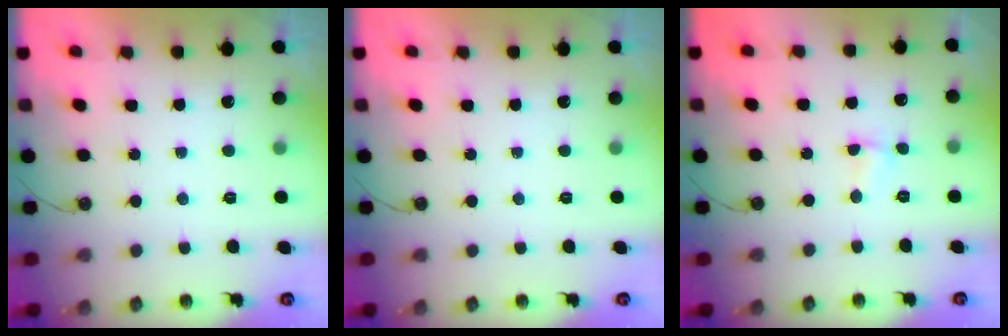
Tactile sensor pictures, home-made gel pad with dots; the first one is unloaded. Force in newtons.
{"total": 0.0}
{"total": 1.8, "press": 1.7, "slide": 0.5}